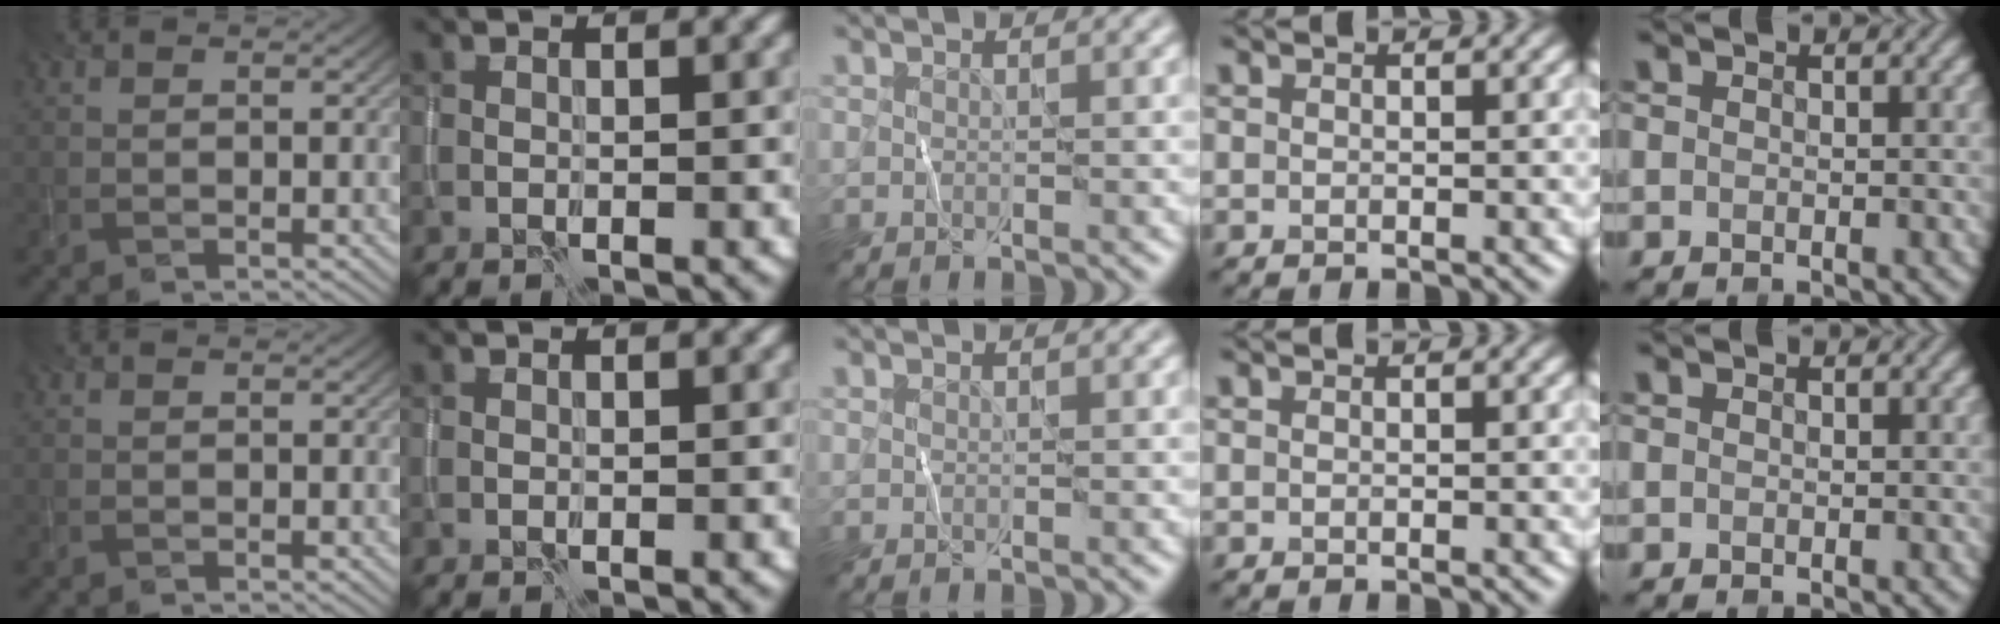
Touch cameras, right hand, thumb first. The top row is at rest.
{}